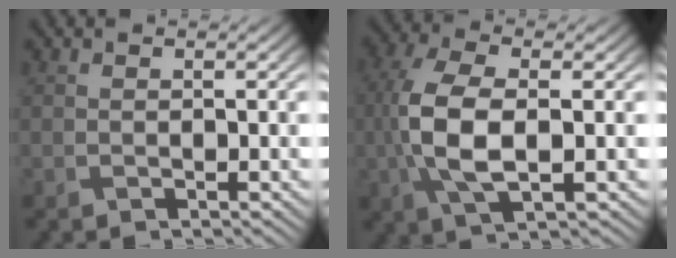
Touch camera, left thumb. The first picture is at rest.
{"total": 8.9, "force": [-0.7, 4.0, 7.9], "torque": [-0.192, 0.002, -0.013]}